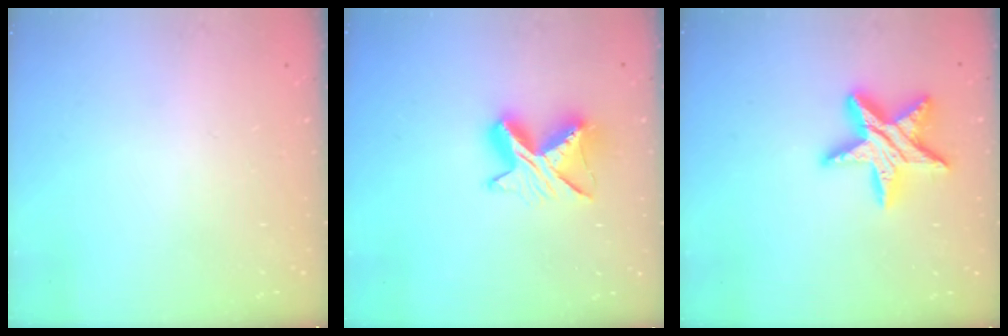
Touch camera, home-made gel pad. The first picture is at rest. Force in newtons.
{"total": 10.4, "press": 10.4, "slide": 0.5}
{"total": 16.5, "press": 16.5, "slide": 1.1}